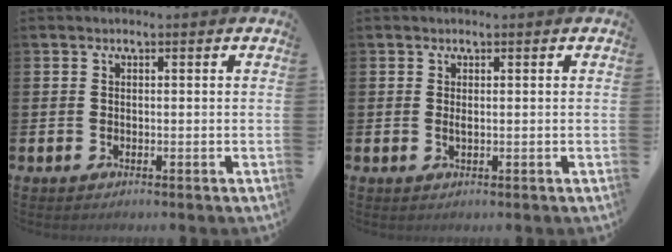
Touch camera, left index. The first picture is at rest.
{"total": 0.6, "force": [0.2, 0.1, 0.6], "torque": [-0.010, 0.000, 0.003]}